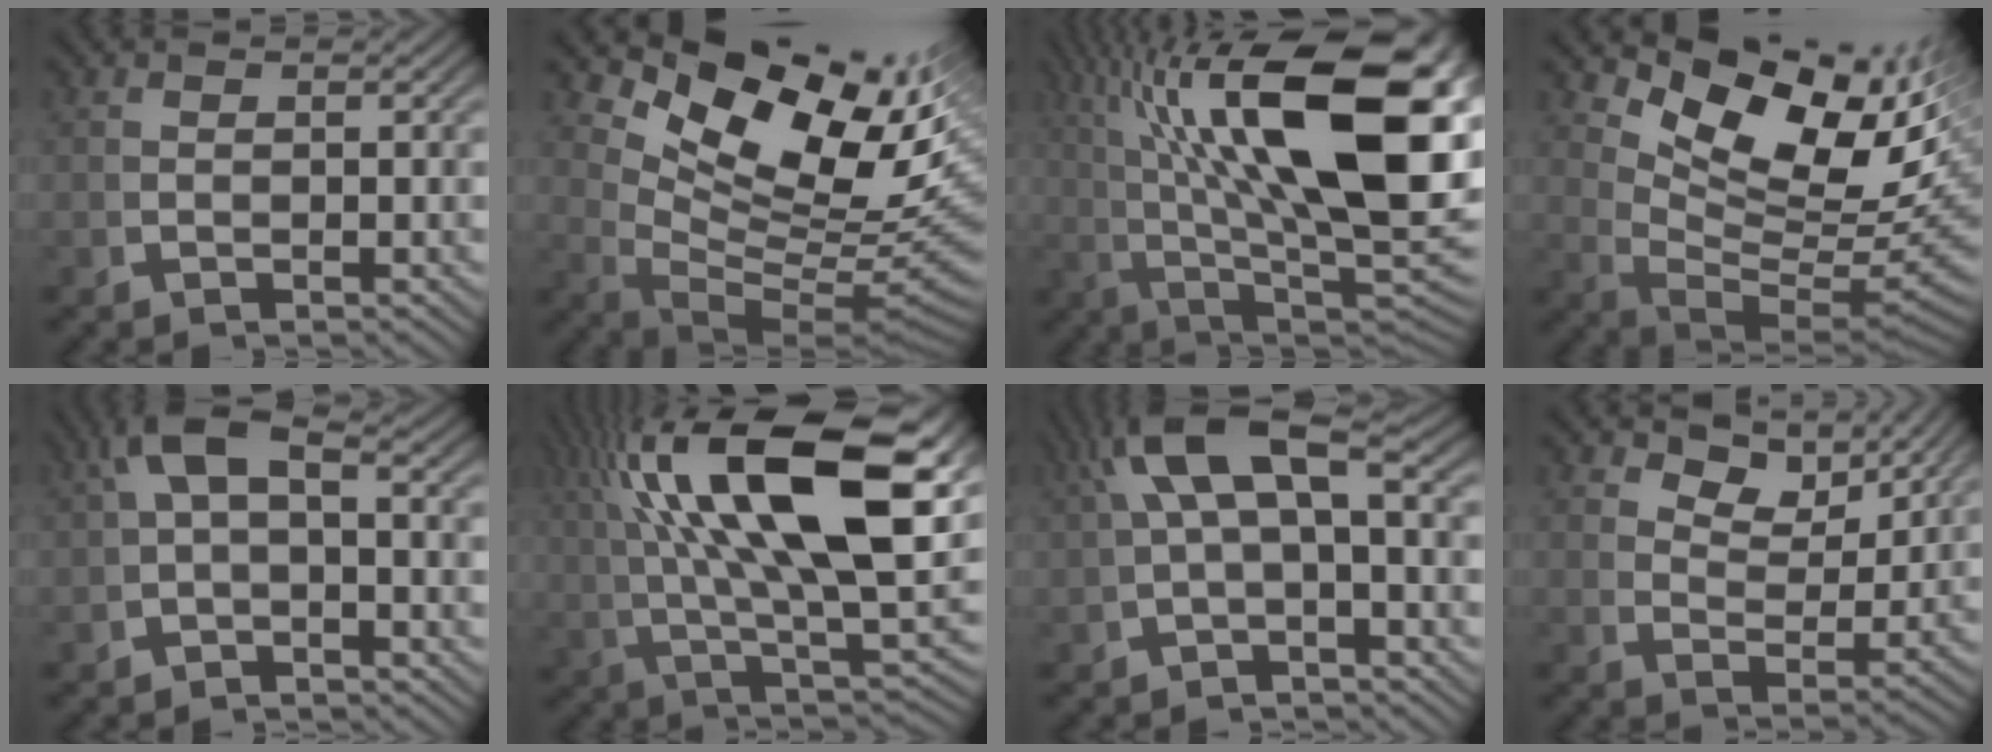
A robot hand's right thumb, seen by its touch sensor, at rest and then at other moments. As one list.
[{"total": 17.9, "force": [1.0, 11.4, 13.8], "torque": [-0.232, -0.042, 0.038]}, {"total": 19.6, "force": [1.8, 9.3, 17.2], "torque": [-0.254, -0.039, 0.058]}, {"total": 16.6, "force": [2.3, 10.5, 12.7], "torque": [-0.208, -0.034, 0.055]}, {"total": 4.1, "force": [0.2, 2.1, 3.5], "torque": [-0.071, 0.001, 0.009]}, {"total": 15.4, "force": [2.8, 6.7, 13.6], "torque": [-0.229, -0.018, 0.063]}, {"total": 5.1, "force": [0.6, 1.9, 4.7], "torque": [-0.087, 0.008, 0.019]}, {"total": 4.9, "force": [3.9, 1.4, 2.5], "torque": [-0.046, -0.003, 0.070]}]